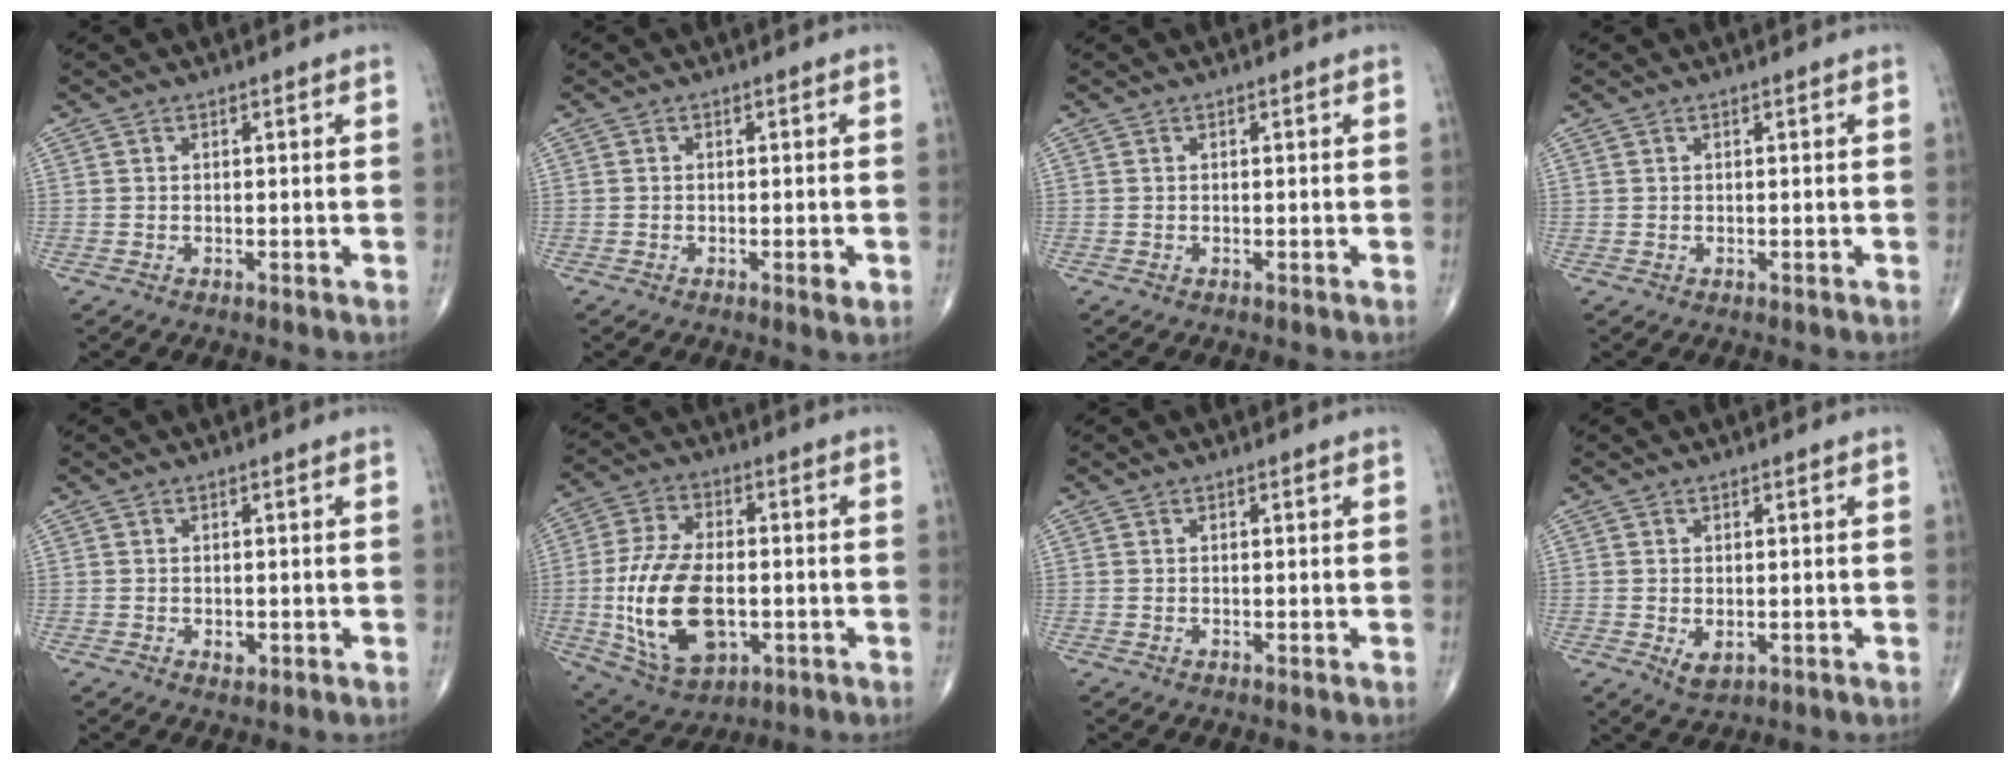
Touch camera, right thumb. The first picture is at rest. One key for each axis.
{"total": 1.7, "fx": -0.6, "fy": 0.5, "fz": 1.6, "tx": -0.020, "ty": -0.002, "tz": -0.011}
{"total": 0.0}
{"total": 0.0}
{"total": 1.5, "fx": -0.4, "fy": 1.0, "fz": 1.0, "tx": -0.011, "ty": -0.001, "tz": -0.005}
{"total": 17.9, "fx": -2.7, "fy": 10.0, "fz": 14.5, "tx": -0.274, "ty": 0.003, "tz": -0.035}
{"total": 0.0}
{"total": 2.8, "fx": -0.5, "fy": 1.6, "fz": 2.2, "tx": -0.030, "ty": -0.006, "tz": -0.002}